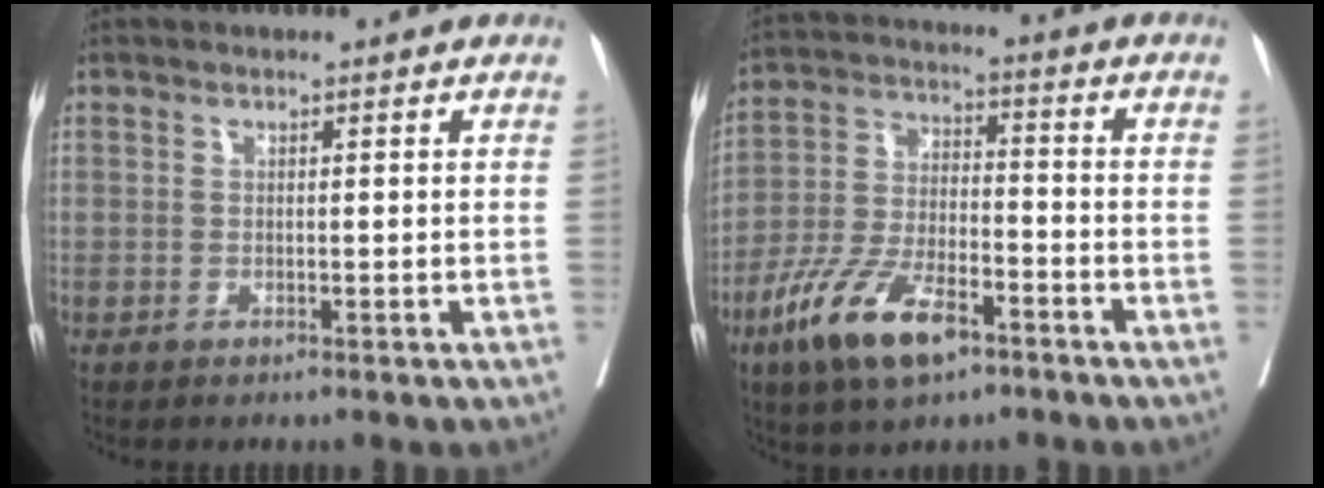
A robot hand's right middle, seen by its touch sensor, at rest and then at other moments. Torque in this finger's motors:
{"motor_torque": [1.14, -1.00, 0.29, 0.14]}